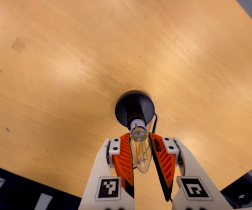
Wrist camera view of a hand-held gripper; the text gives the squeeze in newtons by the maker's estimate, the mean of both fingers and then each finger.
{"total": 8.2, "left": 7.0, "right": 9.5}